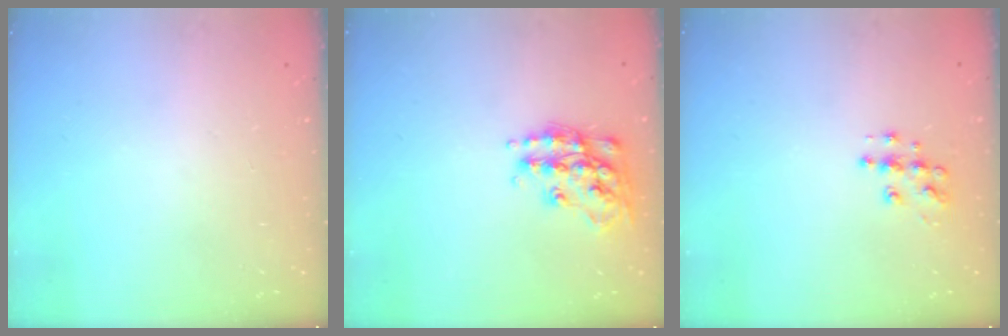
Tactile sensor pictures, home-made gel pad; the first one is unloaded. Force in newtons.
{"total": 16.6, "press": 16.5, "slide": 1.0}
{"total": 8.5, "press": 8.5, "slide": 0.5}